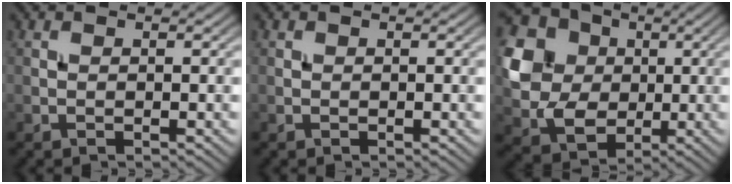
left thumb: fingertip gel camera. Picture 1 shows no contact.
{"total": 0.0}
{"total": 12.3, "force": [1.9, 10.1, 6.8], "torque": [-0.196, -0.001, 0.036]}